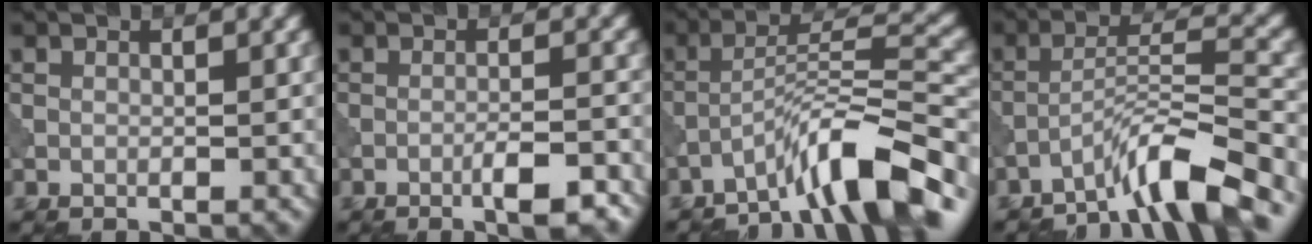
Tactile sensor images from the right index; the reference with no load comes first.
{"total": 3.8, "force": [-2.2, 0.6, 3.1], "torque": [-0.049, 0.007, -0.037]}
{"total": 8.2, "force": [-5.8, 1.2, 5.6], "torque": [-0.088, 0.019, -0.101]}
{"total": 6.3, "force": [-4.8, 0.5, 4.0], "torque": [-0.066, 0.014, -0.090]}